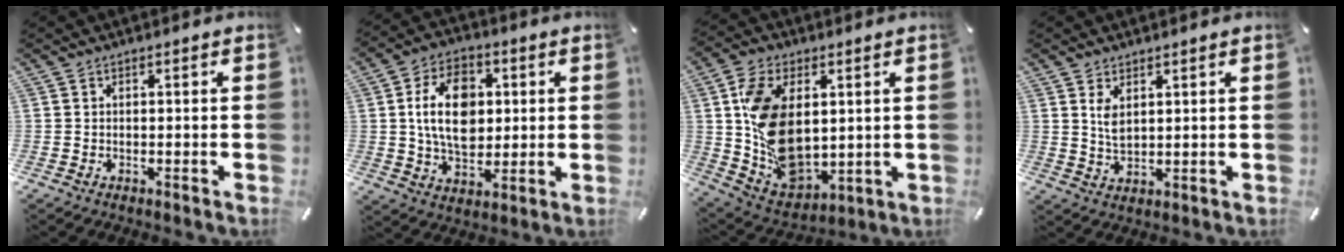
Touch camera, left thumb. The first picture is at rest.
{"total": 14.3, "force": [1.7, 10.1, 10.0], "torque": [-0.188, 0.010, 0.028]}
{"total": 17.1, "force": [2.8, 11.4, 12.3], "torque": [-0.254, -0.003, 0.062]}
{"total": 4.0, "force": [2.0, 2.0, 2.9], "torque": [-0.069, -0.001, 0.032]}